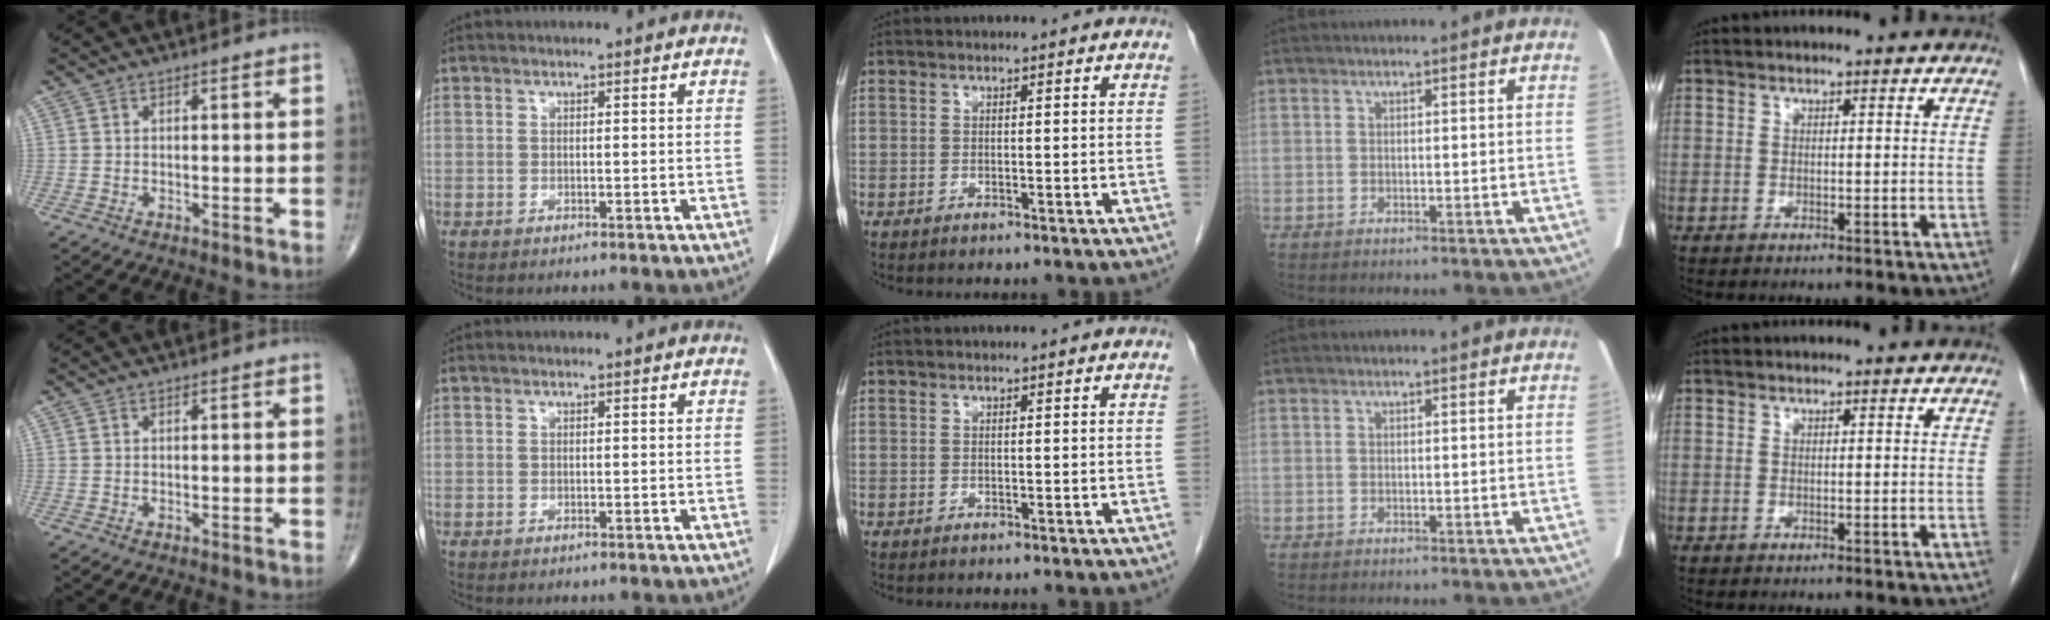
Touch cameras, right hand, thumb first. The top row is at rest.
{}